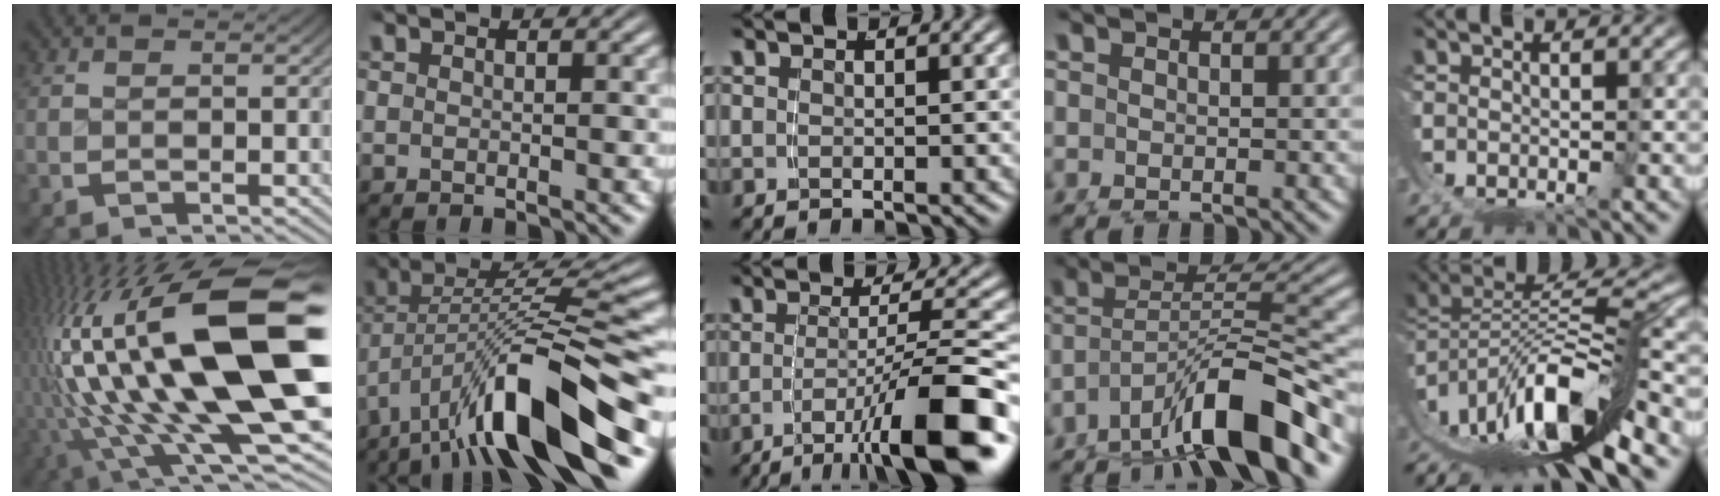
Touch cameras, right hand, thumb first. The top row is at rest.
{"thumb": {"total": 23.4, "force": [-1.3, 11.0, 20.6], "torque": [-0.374, -0.054, 0.008]}, "index": {"total": 8.9, "force": [-1.9, 2.9, 8.2], "torque": [-0.144, -0.011, -0.019]}, "middle": {"total": 9.7, "force": [-5.6, 1.6, 7.8], "torque": [-0.109, -0.009, -0.075]}, "ring": {"total": 8.3, "force": [-4.1, 2.4, 6.8], "torque": [-0.106, -0.017, -0.056]}, "little": {"total": 14.5, "force": [-4.4, 8.0, 11.2], "torque": [-0.190, -0.022, -0.060]}}